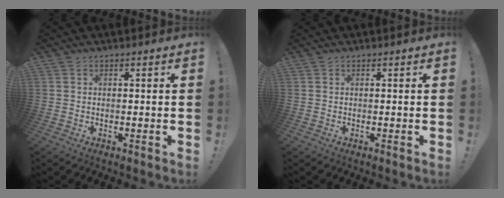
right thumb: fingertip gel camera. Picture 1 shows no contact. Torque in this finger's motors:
{"motor_torque": [0.01, 0.01, -0.02, -0.02, 0.04]}